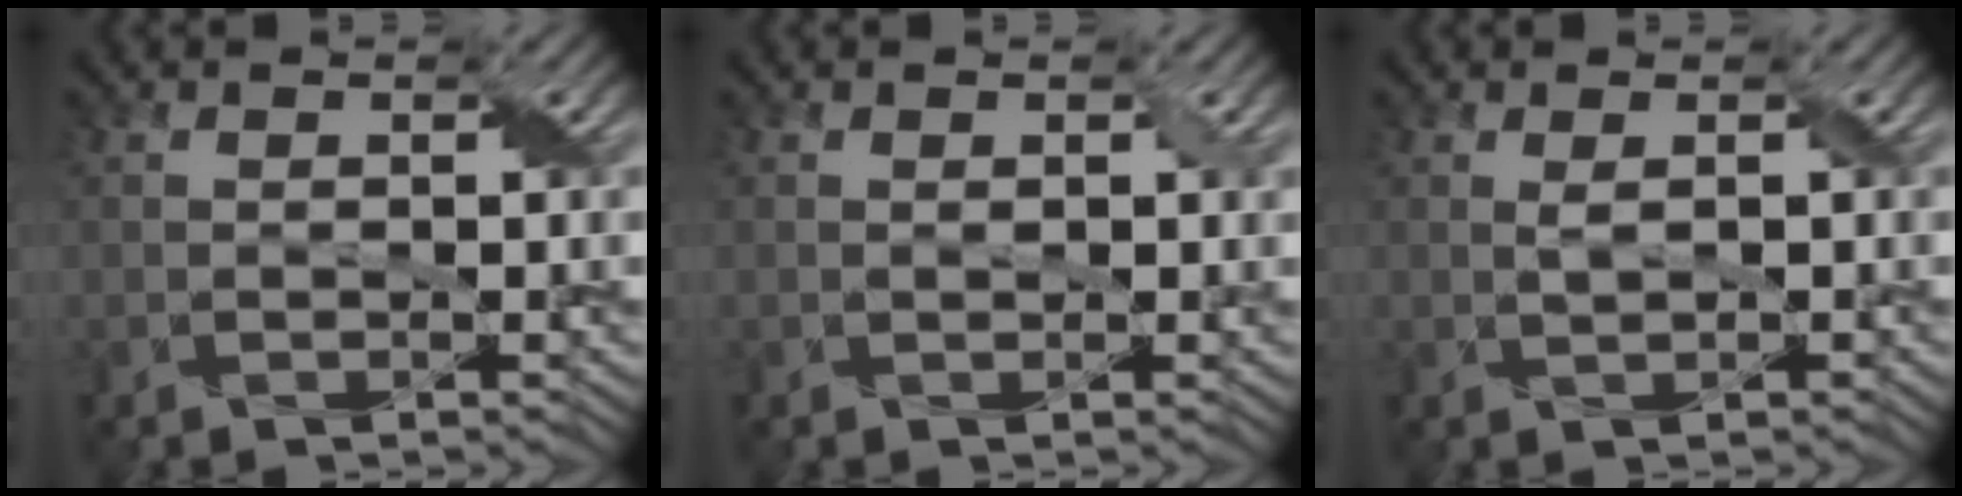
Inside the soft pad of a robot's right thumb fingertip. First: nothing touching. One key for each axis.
{"total": 0.7, "fx": 0.3, "fy": 0.4, "fz": 0.5, "tx": -0.010, "ty": -0.001, "tz": 0.005}
{"total": 0.9, "fx": 0.3, "fy": 0.1, "fz": 0.8, "tx": -0.023, "ty": 0.003, "tz": 0.006}